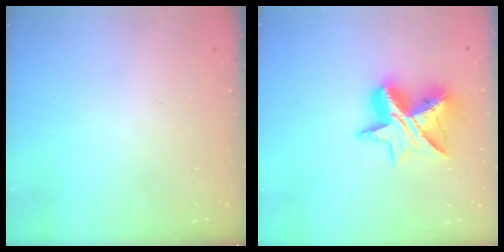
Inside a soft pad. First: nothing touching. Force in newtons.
{"total": 12.9, "press": 12.9, "slide": 0.8}